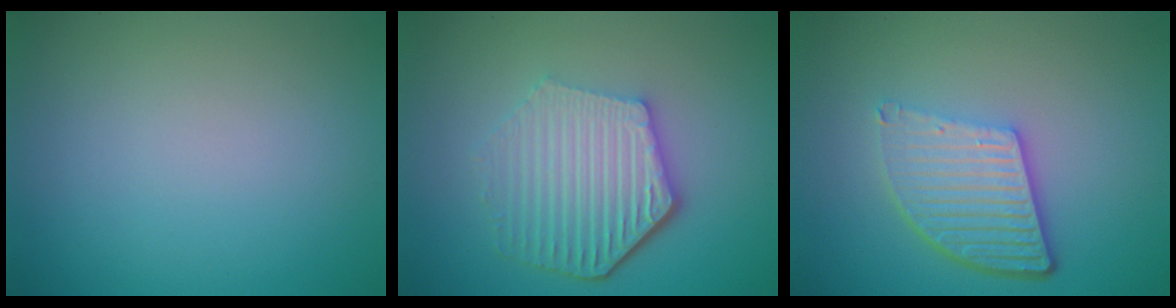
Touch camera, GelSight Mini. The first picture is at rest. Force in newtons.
{"total": 6.1, "press": 4.6, "slide": 4.0}
{"total": 5.6, "press": 4.0, "slide": 4.0}